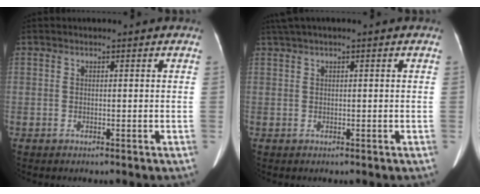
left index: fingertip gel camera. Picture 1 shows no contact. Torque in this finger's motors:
{"motor_torque": [0.98, -1.16, 0.37, 0.09]}